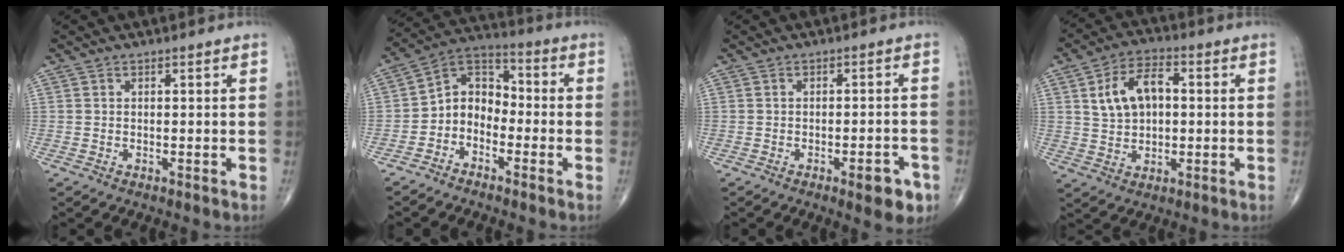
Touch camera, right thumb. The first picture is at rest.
{"total": 8.1, "force": [-2.9, 6.2, 4.4], "torque": [-0.047, 0.055, -0.074]}
{"total": 6.0, "force": [-3.1, 2.0, 4.7], "torque": [-0.045, 0.013, -0.036]}
{"total": 9.8, "force": [1.7, 6.2, 7.5], "torque": [-0.120, 0.013, 0.029]}